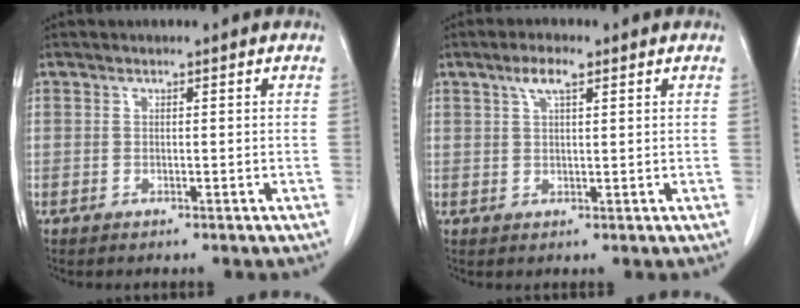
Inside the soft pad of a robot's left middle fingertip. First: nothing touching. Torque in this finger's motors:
{"motor_torque": [0.76, -0.64, 0.02, 0.04]}